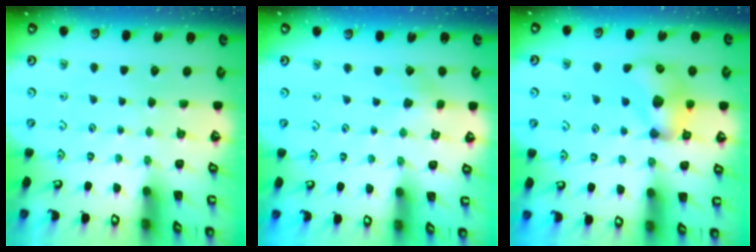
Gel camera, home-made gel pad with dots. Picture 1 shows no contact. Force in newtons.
{"total": 2.5, "press": 2.4, "slide": 0.3}
{"total": 14.3, "press": 14.3, "slide": 1.0}